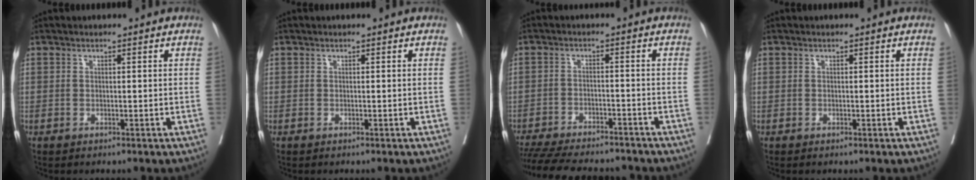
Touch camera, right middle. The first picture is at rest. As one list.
[{"total": 0.0}, {"total": 16.0, "force": [-14.3, 3.3, 6.2], "torque": [-0.134, -0.015, -0.204]}, {"total": 0.0}]